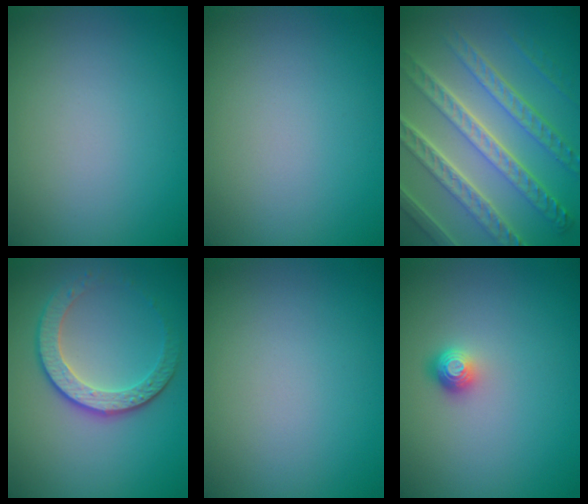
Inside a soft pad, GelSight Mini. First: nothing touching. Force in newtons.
{"total": 0.0}
{"total": 8.8, "press": 6.2, "slide": 6.2}
{"total": 3.7, "press": 3.2, "slide": 2.0}
{"total": 0.0}
{"total": 1.5, "press": 1.1, "slide": 1.0}